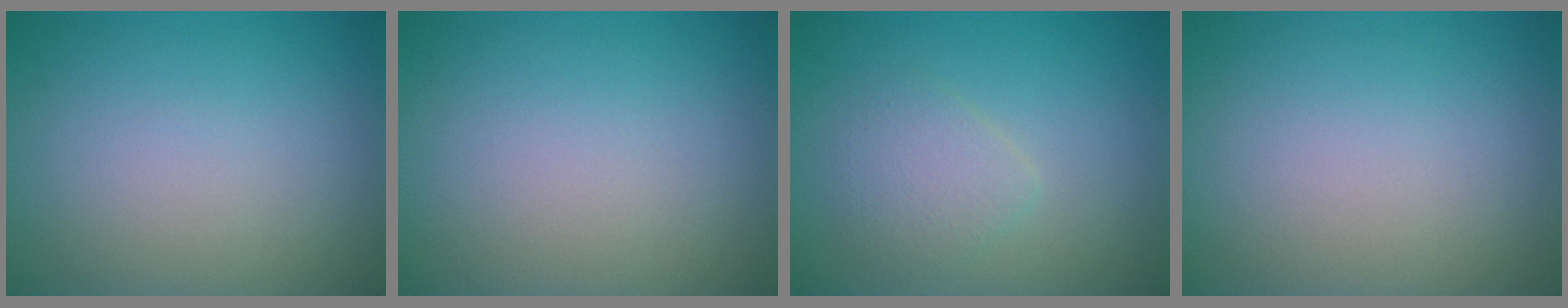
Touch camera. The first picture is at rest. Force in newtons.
{"total": 0.0}
{"total": 2.3, "press": 2.3, "slide": 0.1}
{"total": 0.0}